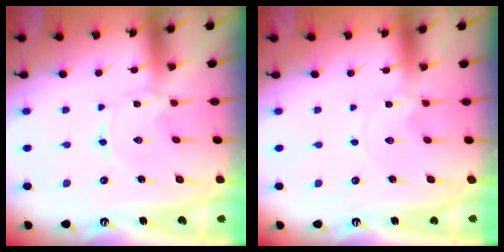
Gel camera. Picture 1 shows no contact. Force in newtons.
{"total": 0.0}